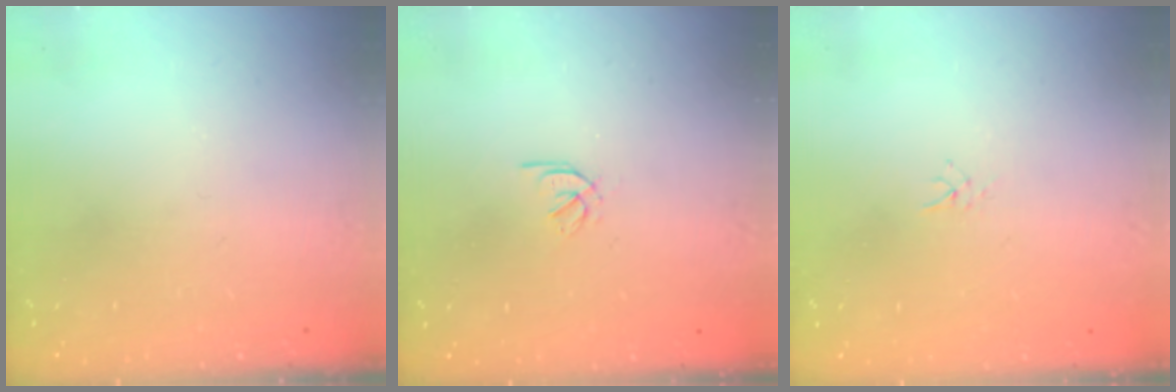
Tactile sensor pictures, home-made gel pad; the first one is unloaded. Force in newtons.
{"total": 1.5, "press": 1.4, "slide": 0.5}
{"total": 2.0, "press": 2.0, "slide": 0.3}